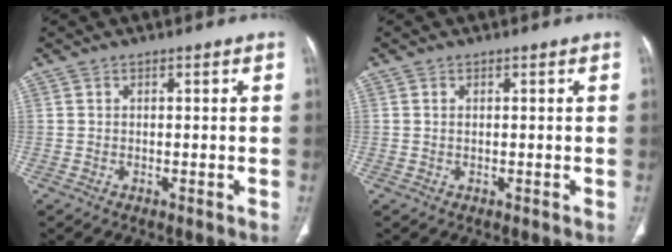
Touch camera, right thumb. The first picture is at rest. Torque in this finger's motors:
{"motor_torque": [-0.07, -0.15, -0.35, 0.22, 0.00]}